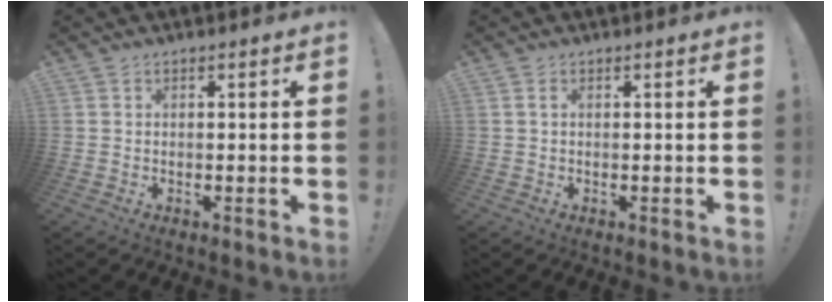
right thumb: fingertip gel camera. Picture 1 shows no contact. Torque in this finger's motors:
{"motor_torque": [0.34, -0.40, 0.06, -0.01, 0.00]}